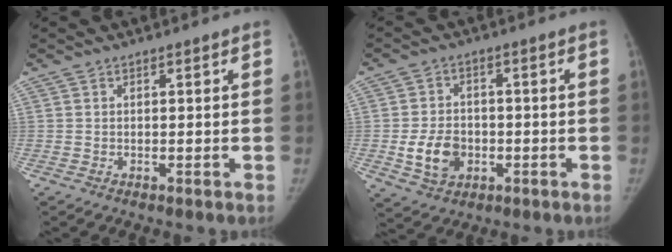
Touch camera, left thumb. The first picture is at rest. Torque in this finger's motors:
{"motor_torque": [-0.05, 0.18, 0.49, -0.54, 0.05]}